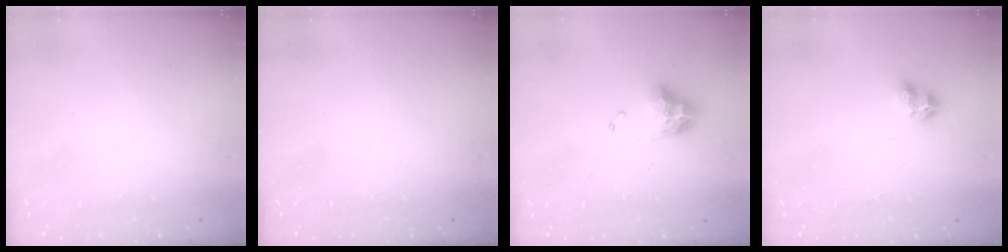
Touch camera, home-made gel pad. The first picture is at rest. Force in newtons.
{"total": 0.0}
{"total": 8.8, "press": 8.7, "slide": 1.1}
{"total": 4.7, "press": 4.6, "slide": 0.9}